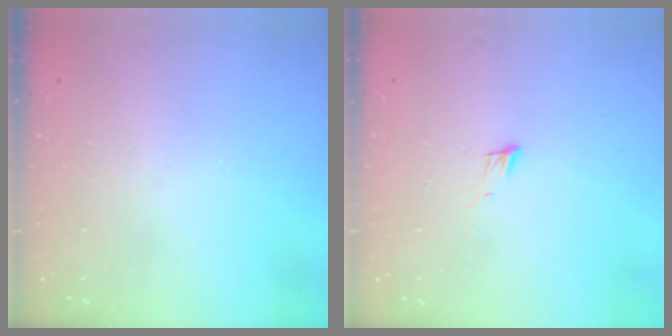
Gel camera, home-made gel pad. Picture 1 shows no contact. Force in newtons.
{"total": 4.8, "press": 4.8, "slide": 0.6}